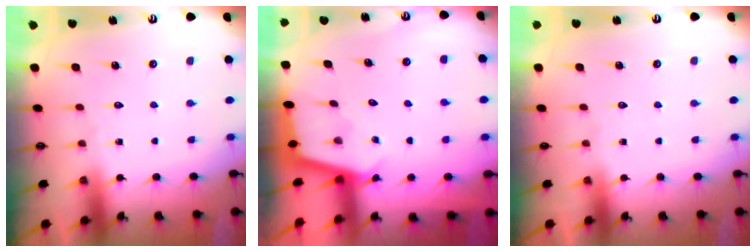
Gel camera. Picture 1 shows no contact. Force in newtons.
{"total": 2.1, "press": 2.1, "slide": 0.2}
{"total": 0.0}